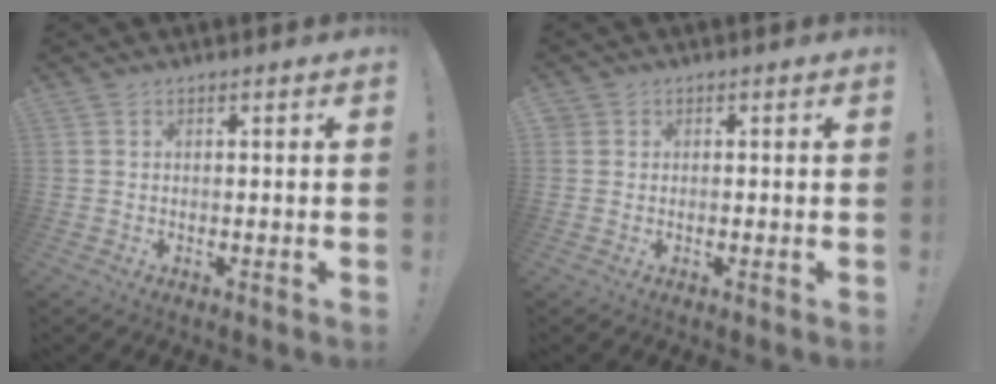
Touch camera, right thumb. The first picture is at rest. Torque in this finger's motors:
{"motor_torque": [0.02, -0.11, -0.03, 0.01, 0.03]}